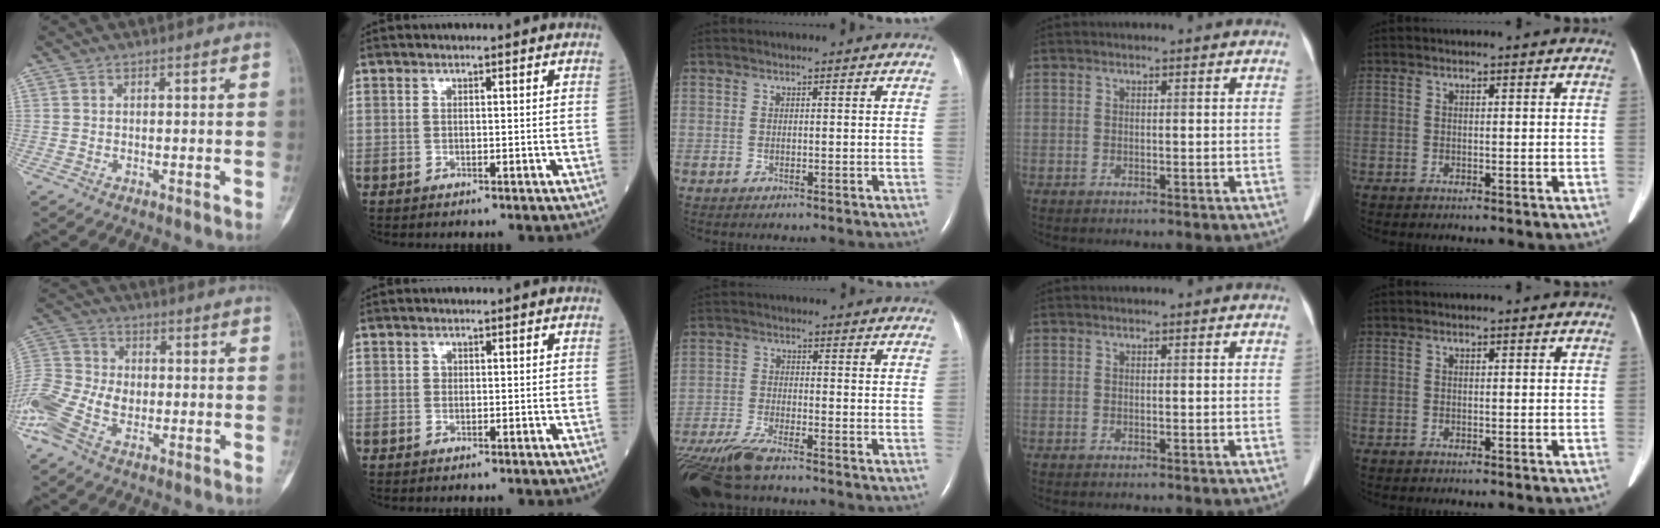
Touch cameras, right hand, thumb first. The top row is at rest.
{"thumb": {"total": 12.9, "force": [-3.9, 8.4, 9.0], "torque": [-0.216, 0.020, -0.080]}, "middle": {"total": 10.7, "force": [-8.9, 1.5, 5.8], "torque": [-0.113, -0.027, -0.156]}}